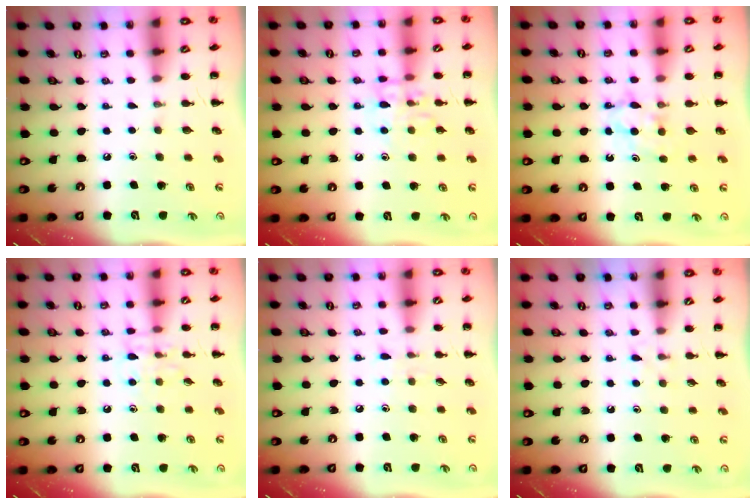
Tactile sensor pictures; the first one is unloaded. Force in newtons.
{"total": 10.7, "press": 10.7, "slide": 0.8}
{"total": 4.5, "press": 4.3, "slide": 1.3}
{"total": 7.5, "press": 7.4, "slide": 1.2}
{"total": 5.1, "press": 4.7, "slide": 2.0}
{"total": 3.7, "press": 3.4, "slide": 1.4}